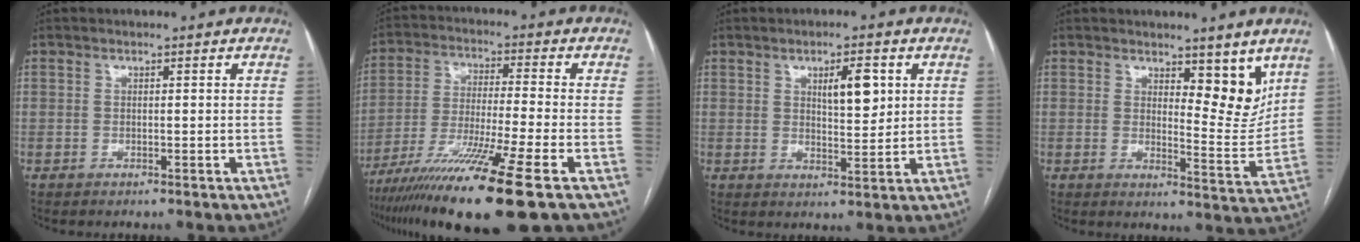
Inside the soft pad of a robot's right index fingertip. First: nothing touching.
{"total": 16.7, "force": [-10.6, -1.0, 12.9], "torque": [-0.231, -0.050, -0.184]}
{"total": 5.6, "force": [2.2, 1.7, 4.9], "torque": [-0.079, -0.002, 0.040]}
{"total": 7.0, "force": [4.6, 2.4, 4.7], "torque": [-0.053, -0.019, 0.070]}